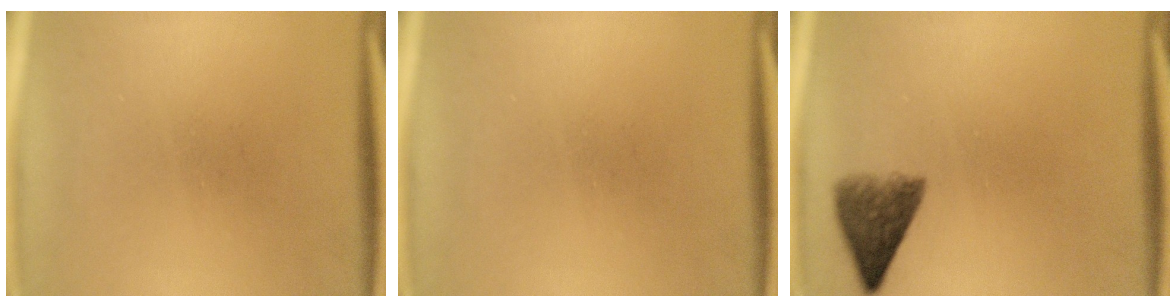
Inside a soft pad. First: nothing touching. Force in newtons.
{"total": 0.0}
{"total": 5.5}